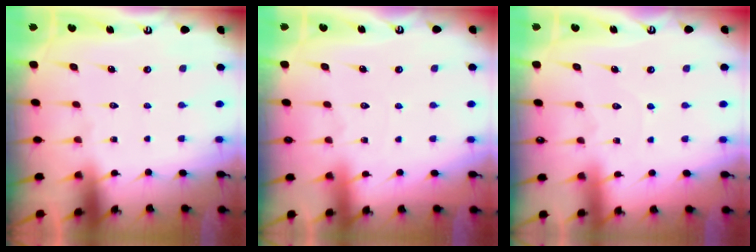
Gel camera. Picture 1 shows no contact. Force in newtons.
{"total": 3.1, "press": 3.1, "slide": 0.4}
{"total": 2.8, "press": 2.8, "slide": 0.3}